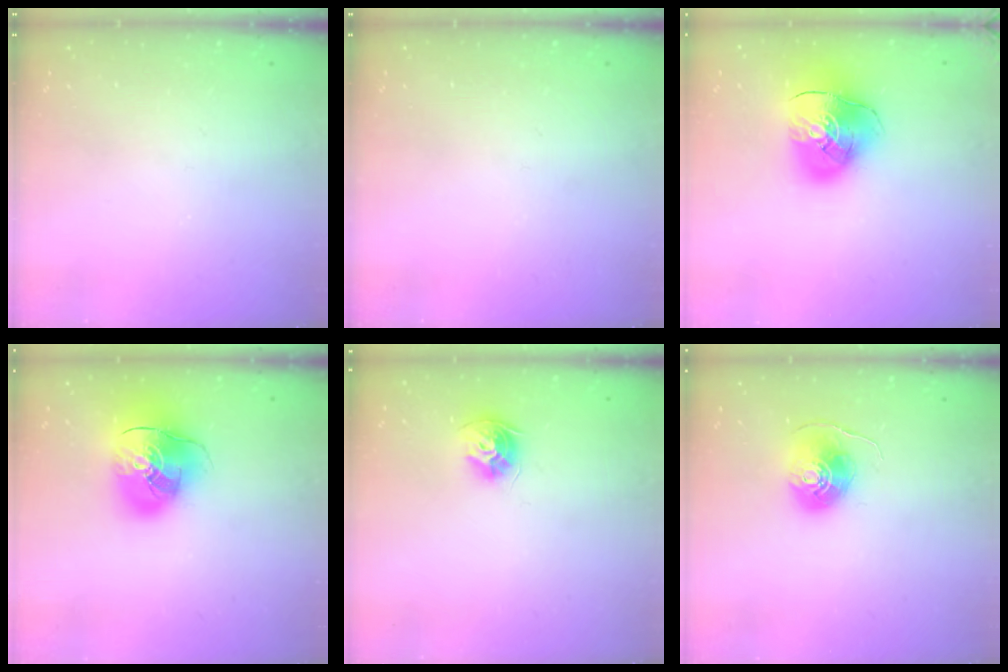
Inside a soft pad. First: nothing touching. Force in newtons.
{"total": 0.0}
{"total": 15.0, "press": 14.8, "slide": 2.2}
{"total": 18.6, "press": 18.3, "slide": 3.1}
{"total": 9.3, "press": 9.3, "slide": 1.0}
{"total": 8.7, "press": 8.7, "slide": 0.5}